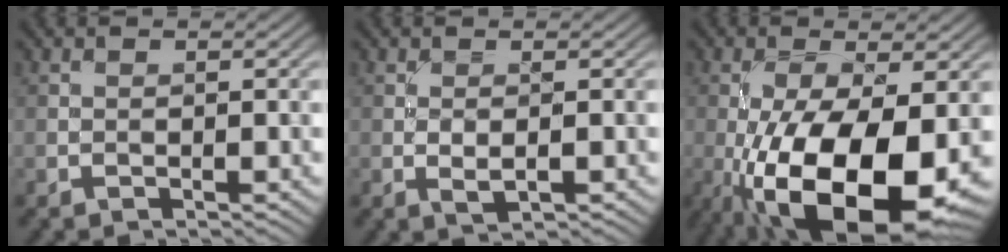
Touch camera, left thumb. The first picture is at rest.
{"total": 1.8, "force": [-0.2, 0.8, 1.6], "torque": [-0.037, -0.003, -0.004]}
{"total": 15.9, "force": [-4.9, 6.6, 13.7], "torque": [-0.260, -0.028, -0.078]}